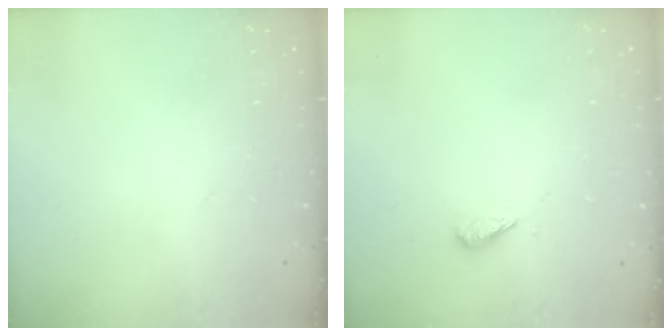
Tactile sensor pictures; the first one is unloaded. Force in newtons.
{"total": 3.0, "press": 2.9, "slide": 0.6}